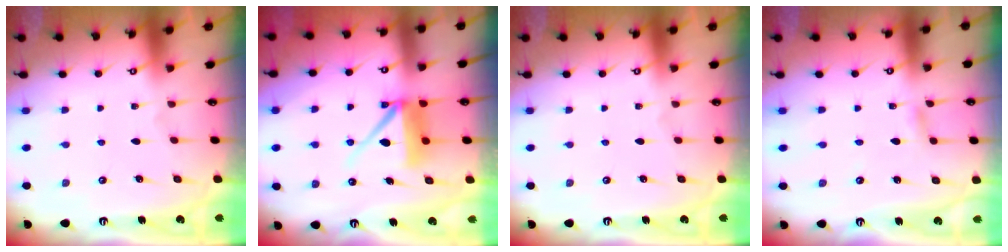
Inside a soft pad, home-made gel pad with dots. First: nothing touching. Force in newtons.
{"total": 9.2, "press": 9.1, "slide": 1.1}
{"total": 0.0}
{"total": 2.9, "press": 2.9, "slide": 0.4}